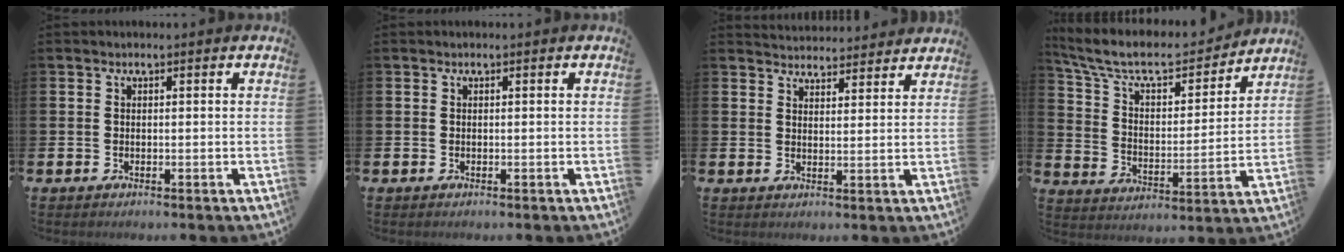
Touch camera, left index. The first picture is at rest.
{"total": 0.0}
{"total": 4.0, "force": [4.0, 0.5, -0.3], "torque": [-0.004, -0.027, 0.073]}
{"total": 9.5, "force": [8.4, 2.8, 3.4], "torque": [-0.111, -0.054, 0.143]}